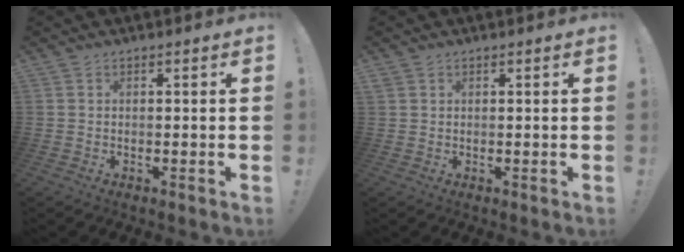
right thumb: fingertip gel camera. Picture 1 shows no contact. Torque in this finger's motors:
{"motor_torque": [0.00, -0.02, -0.12, 0.12, -0.01]}